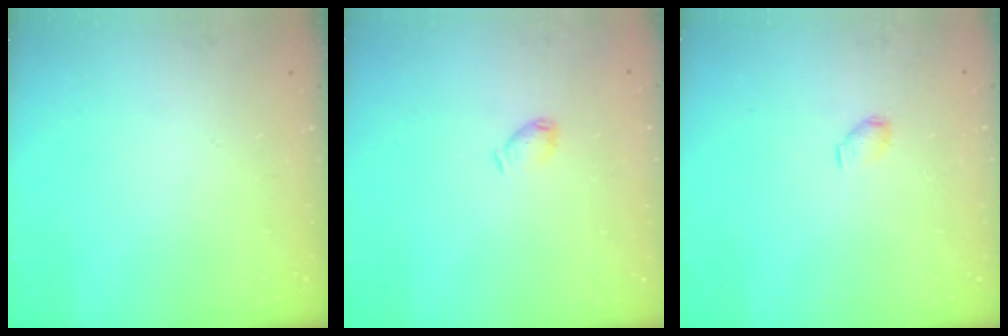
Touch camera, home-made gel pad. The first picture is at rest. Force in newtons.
{"total": 4.0, "press": 3.9, "slide": 0.8}
{"total": 3.1, "press": 3.1, "slide": 0.5}